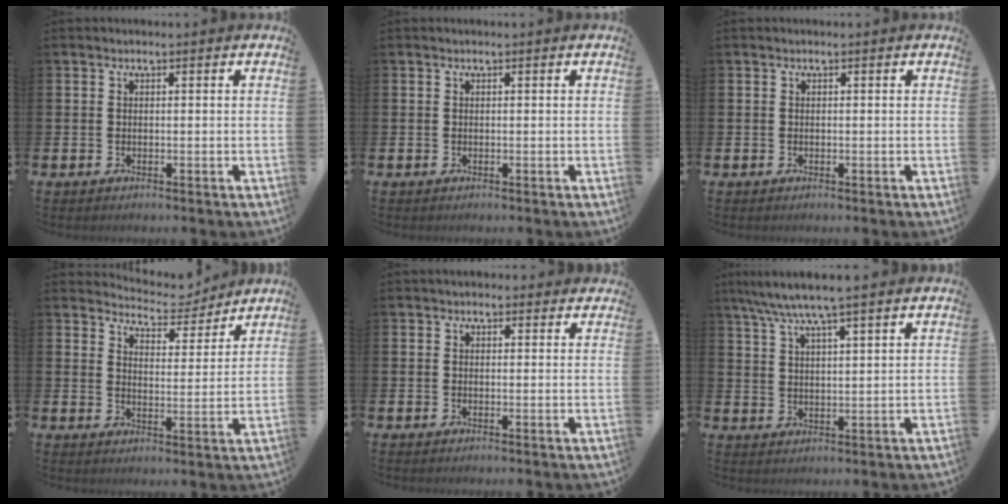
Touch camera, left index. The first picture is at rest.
{"total": 0.0}
{"total": 0.0}
{"total": 5.2, "force": [5.1, 1.0, 0.1], "torque": [-0.014, -0.043, 0.086]}
{"total": 1.5, "force": [1.3, 0.6, 0.2], "torque": [0.005, 0.000, 0.022]}
{"total": 5.9, "force": [5.2, -0.1, 2.8], "torque": [-0.071, -0.017, 0.093]}